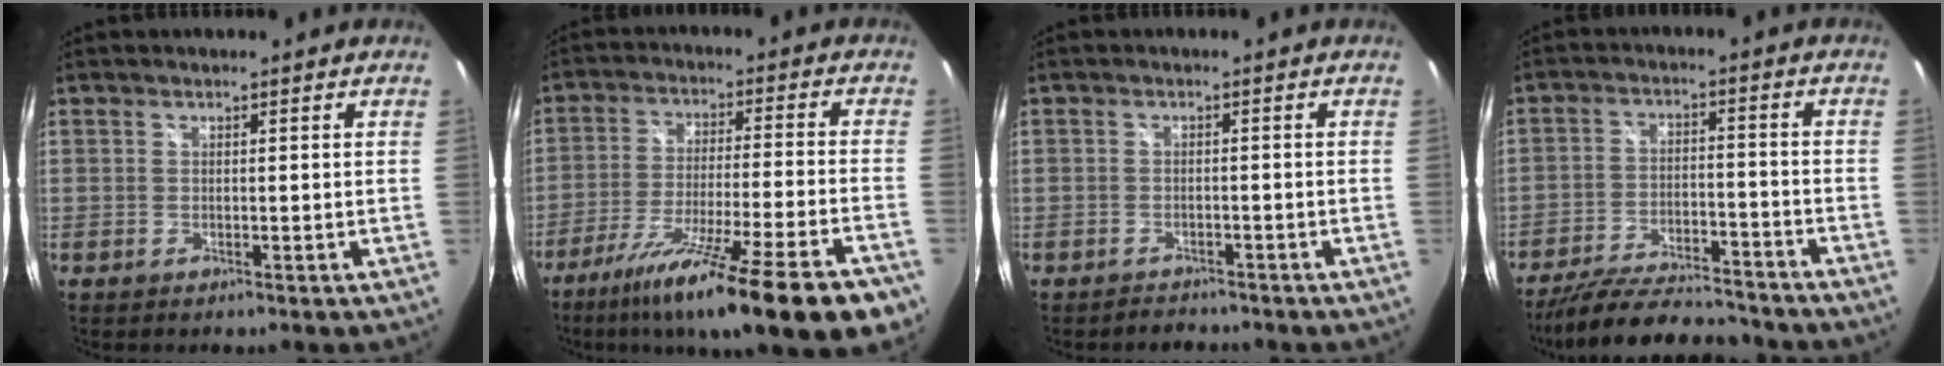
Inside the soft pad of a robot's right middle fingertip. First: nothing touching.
{"total": 23.1, "force": [-16.2, 1.5, 16.3], "torque": [-0.272, -0.072, -0.251]}
{"total": 2.5, "force": [-2.3, 0.9, 0.0], "torque": [-0.007, -0.001, -0.035]}
{"total": 17.8, "force": [-15.7, 3.7, 7.4], "torque": [-0.153, -0.019, -0.240]}